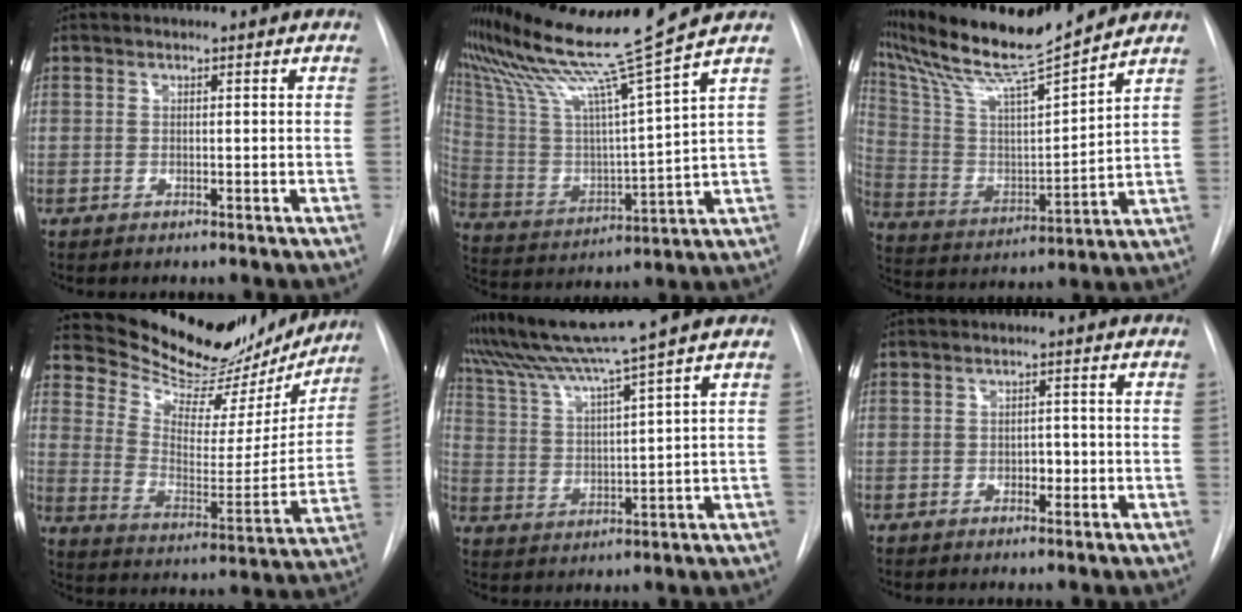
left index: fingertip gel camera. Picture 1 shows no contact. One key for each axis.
{"total": 17.6, "fx": 14.9, "fy": -3.4, "fz": 8.6, "tx": -0.166, "ty": -0.040, "tz": 0.262}
{"total": 16.4, "fx": 14.8, "fy": -0.7, "fz": 7.1, "tx": -0.148, "ty": -0.004, "tz": 0.268}
{"total": 23.5, "fx": 21.5, "fy": 6.4, "fz": 6.7, "tx": -0.097, "ty": -0.037, "tz": 0.301}
{"total": 10.4, "fx": 8.9, "fy": -2.6, "fz": 4.7, "tx": -0.092, "ty": 0.005, "tz": 0.171}
{"total": 1.6, "fx": -0.5, "fy": 1.1, "fz": 1.1, "tx": -0.014, "ty": 0.004, "tz": -0.005}